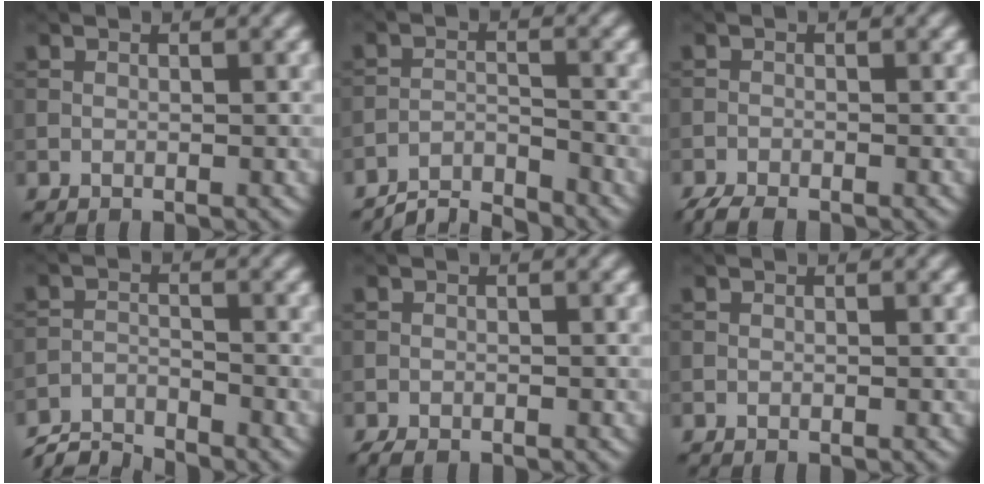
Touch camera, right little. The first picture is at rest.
{"total": 4.5, "force": [-4.4, 0.6, 1.0], "torque": [-0.018, -0.002, -0.088]}
{"total": 2.5, "force": [-2.3, 0.4, 0.9], "torque": [-0.019, -0.008, -0.049]}
{"total": 4.5, "force": [-4.3, 0.7, 1.0], "torque": [-0.021, -0.007, -0.090]}
{"total": 1.6, "force": [-1.4, 0.5, 0.6], "torque": [-0.011, -0.004, -0.026]}
{"total": 0.0}